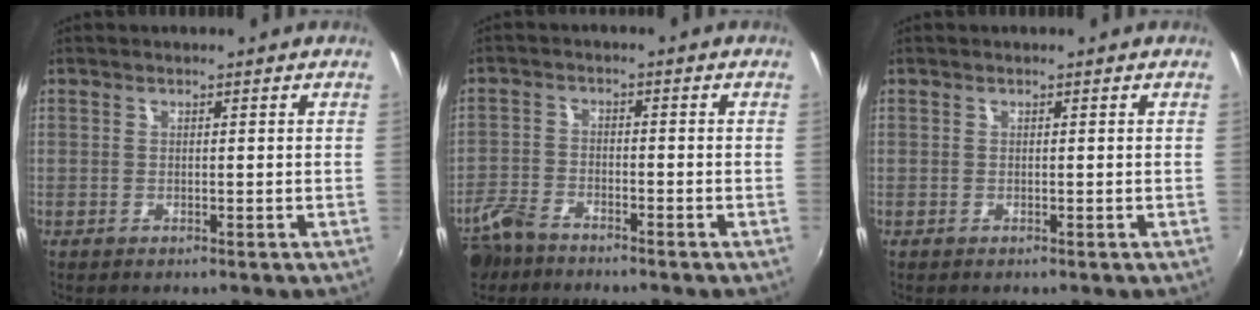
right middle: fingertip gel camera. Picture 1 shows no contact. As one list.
[{"total": 6.4, "force": [-5.2, 2.8, 2.6], "torque": [-0.072, -0.003, -0.101]}, {"total": 0.0}]